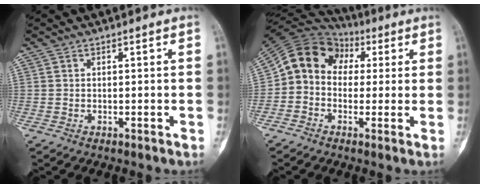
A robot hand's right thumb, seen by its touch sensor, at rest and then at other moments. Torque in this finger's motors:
{"motor_torque": [1.30, 1.38, 0.05, -0.02, 0.10]}